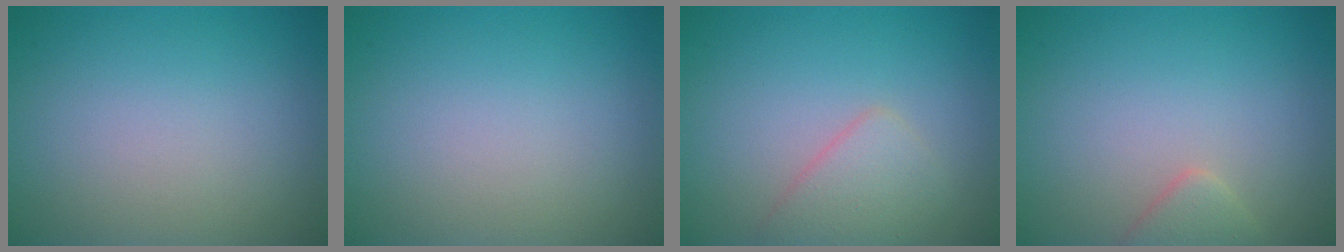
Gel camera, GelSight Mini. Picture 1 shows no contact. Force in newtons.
{"total": 0.0}
{"total": 2.5, "press": 2.5, "slide": 0.1}
{"total": 1.7, "press": 1.7, "slide": 0.1}